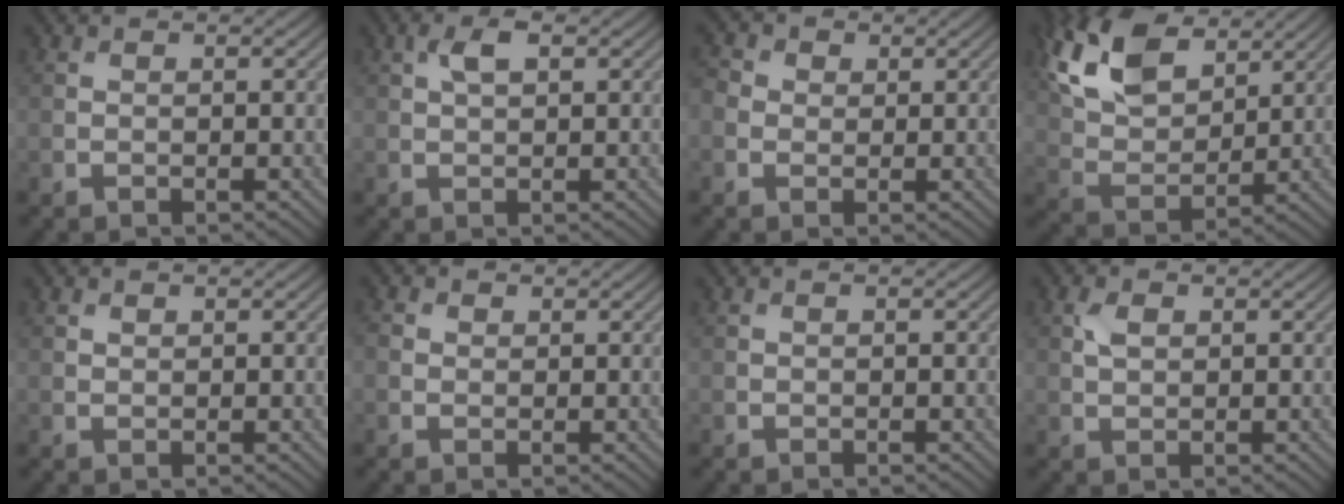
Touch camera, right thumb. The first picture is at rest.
{"total": 3.0, "force": [1.1, 1.3, 2.4], "torque": [-0.051, 0.006, 0.020]}
{"total": 3.0, "force": [0.4, 2.7, 1.3], "torque": [-0.037, 0.006, 0.003]}
{"total": 12.3, "force": [6.9, 6.6, 7.8], "torque": [-0.192, 0.023, 0.129]}
{"total": 0.6, "force": [0.5, 0.3, 0.2], "torque": [-0.004, 0.000, 0.012]}
{"total": 1.5, "force": [0.5, 1.3, 0.5], "torque": [-0.015, 0.001, 0.007]}
{"total": 0.0}
{"total": 2.0, "force": [0.8, 1.2, 1.4], "torque": [-0.036, 0.003, 0.015]}